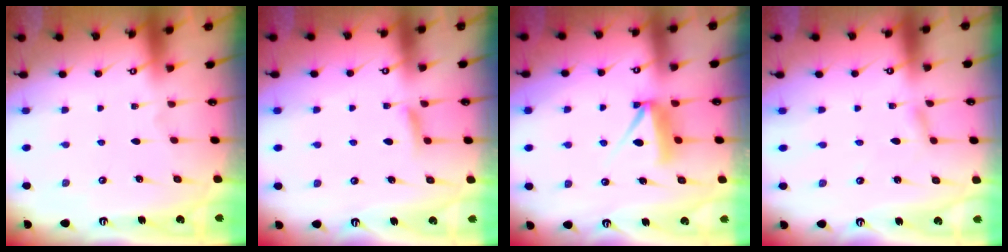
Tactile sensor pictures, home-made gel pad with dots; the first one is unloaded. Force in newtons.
{"total": 6.0, "press": 6.0, "slide": 0.8}
{"total": 7.4, "press": 7.4, "slide": 0.7}
{"total": 1.5, "press": 1.5, "slide": 0.2}